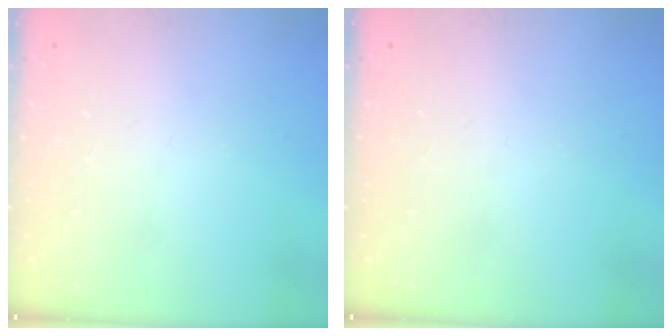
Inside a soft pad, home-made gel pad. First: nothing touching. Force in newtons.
{"total": 0.0}